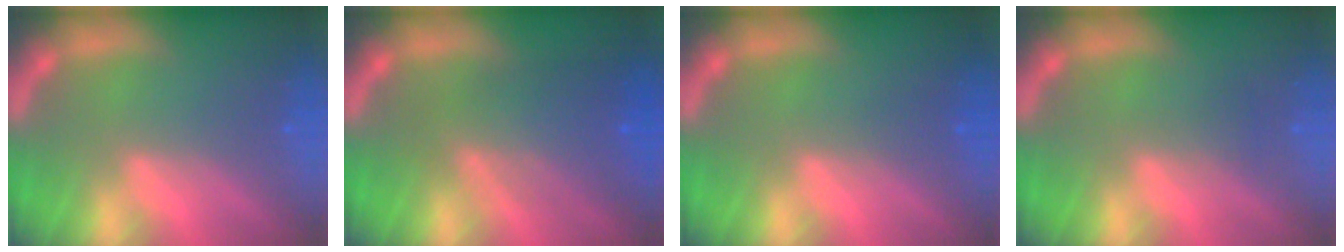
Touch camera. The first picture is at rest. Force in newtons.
{"total": 6.5}
{"total": 0.9}
{"total": 1.0}